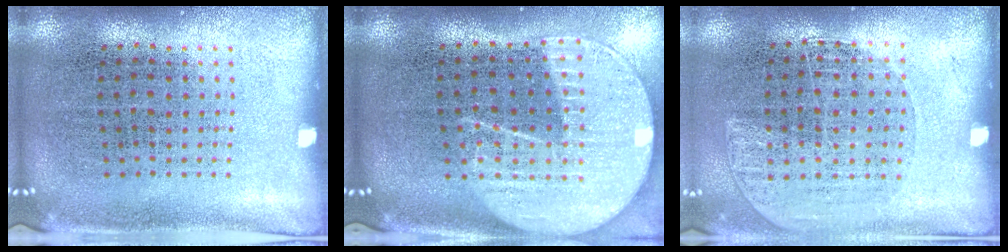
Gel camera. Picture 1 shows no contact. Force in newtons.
{"total": 2.2, "press": 1.9, "slide": 1.0}
{"total": 1.1, "press": 1.0, "slide": 0.5}